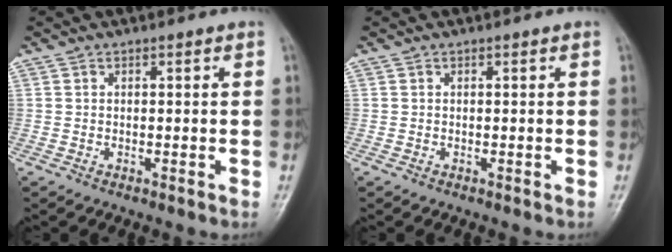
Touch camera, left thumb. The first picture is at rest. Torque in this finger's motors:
{"motor_torque": [0.00, 0.00, 0.00, 0.00, 0.00]}